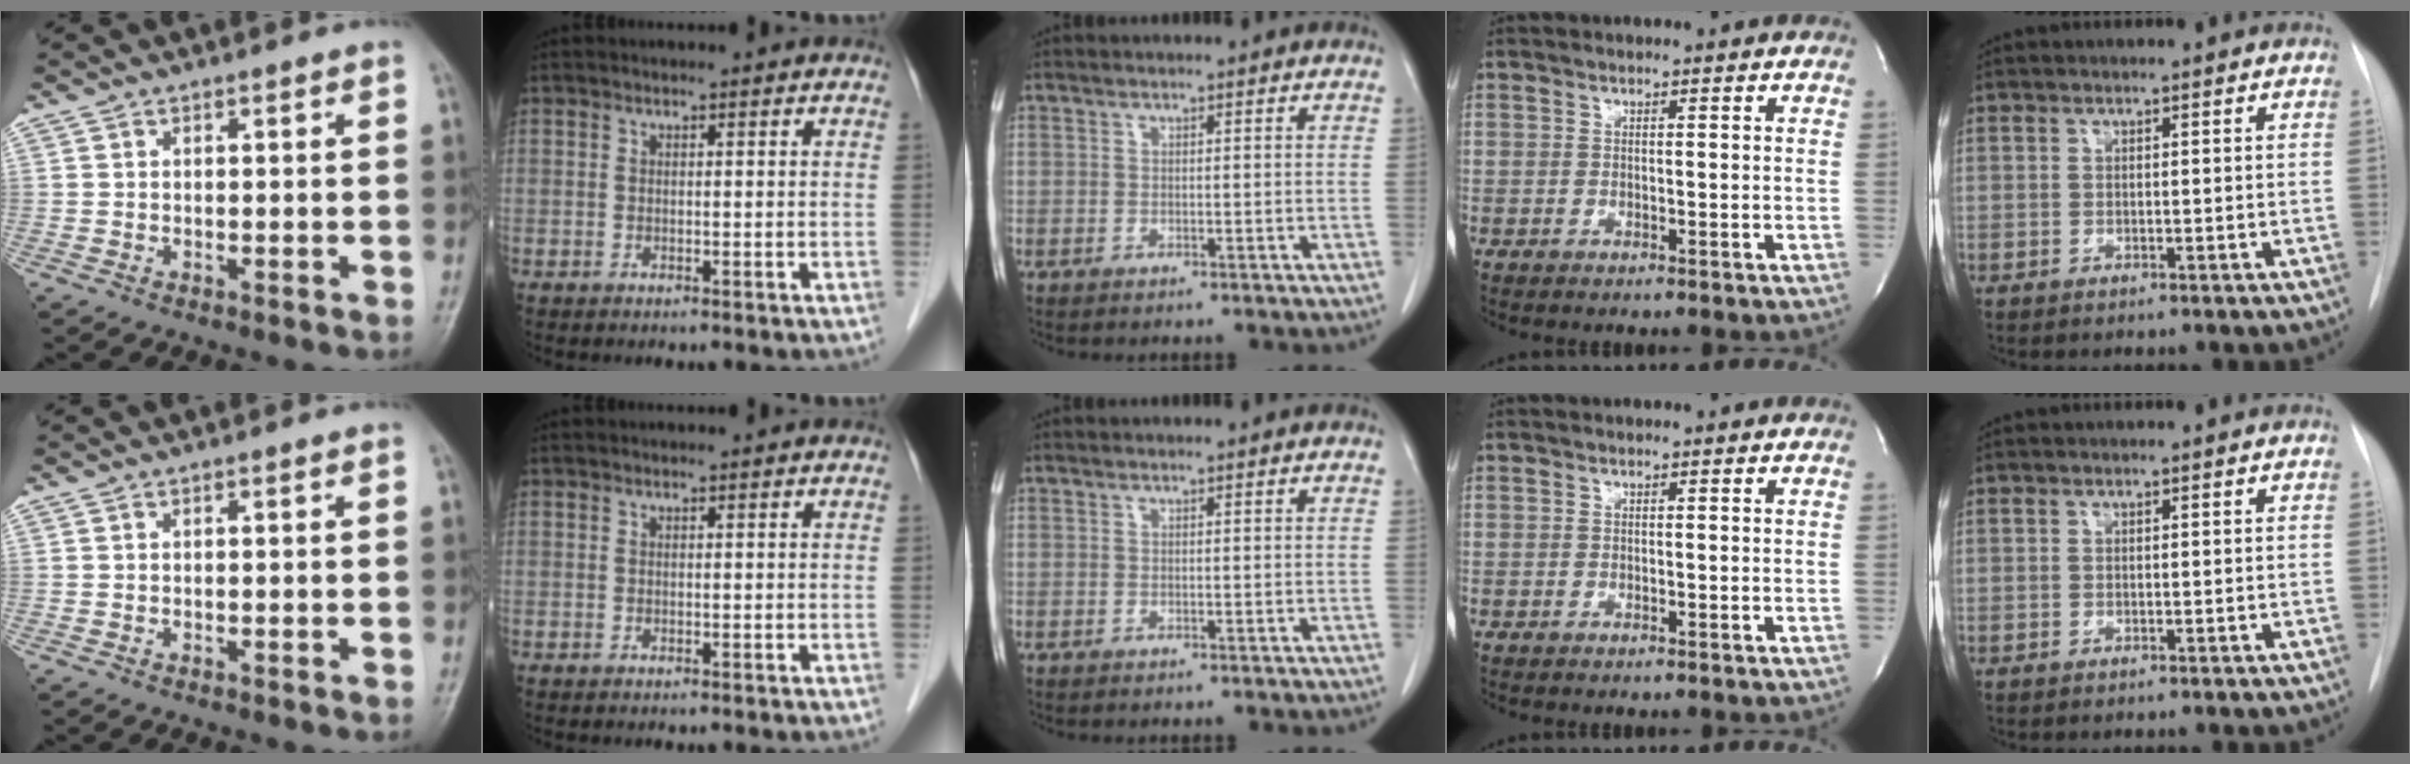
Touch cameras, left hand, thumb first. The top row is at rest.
{}